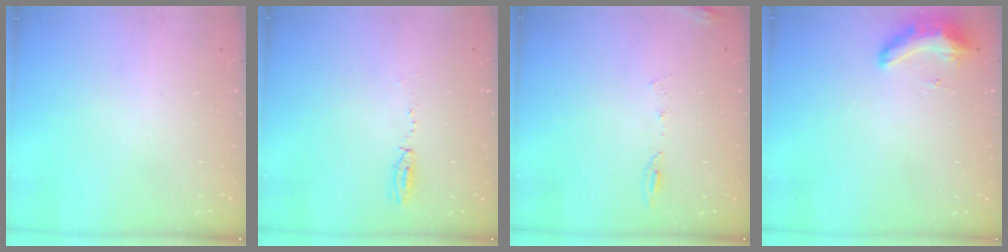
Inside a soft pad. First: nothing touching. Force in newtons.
{"total": 3.9, "press": 3.8, "slide": 0.9}
{"total": 6.4, "press": 6.2, "slide": 1.6}
{"total": 8.4, "press": 8.3, "slide": 1.3}